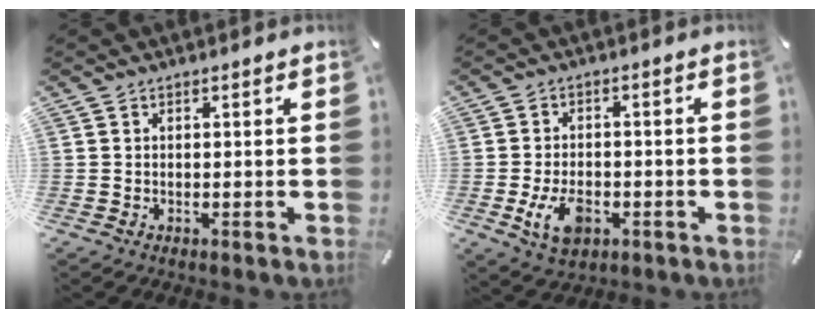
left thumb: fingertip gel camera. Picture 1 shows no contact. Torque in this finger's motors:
{"motor_torque": [1.02, 1.16, 0.63, 0.24, 0.17]}